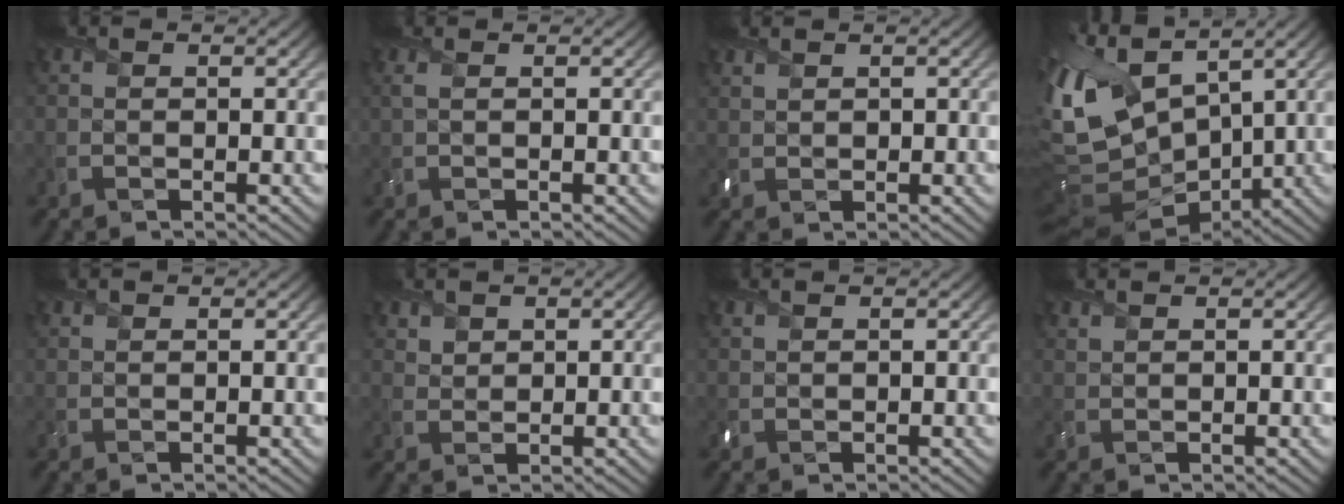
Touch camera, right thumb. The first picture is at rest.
{"total": 0.8, "force": [0.4, 0.2, 0.7], "torque": [-0.022, 0.004, 0.009]}
{"total": 1.3, "force": [1.0, 0.6, 0.5], "torque": [-0.019, 0.003, 0.027]}
{"total": 14.2, "force": [3.8, 8.2, 10.9], "torque": [-0.283, -0.009, 0.091]}
{"total": 0.8, "force": [0.8, 0.3, 0.2], "torque": [-0.007, 0.002, 0.019]}
{"total": 2.0, "force": [1.5, 1.2, 0.6], "torque": [-0.017, -0.001, 0.036]}
{"total": 0.9, "force": [0.8, 0.3, 0.3], "torque": [-0.015, 0.003, 0.022]}
{"total": 1.1, "force": [1.0, 0.2, 0.2], "torque": [-0.015, 0.002, 0.028]}